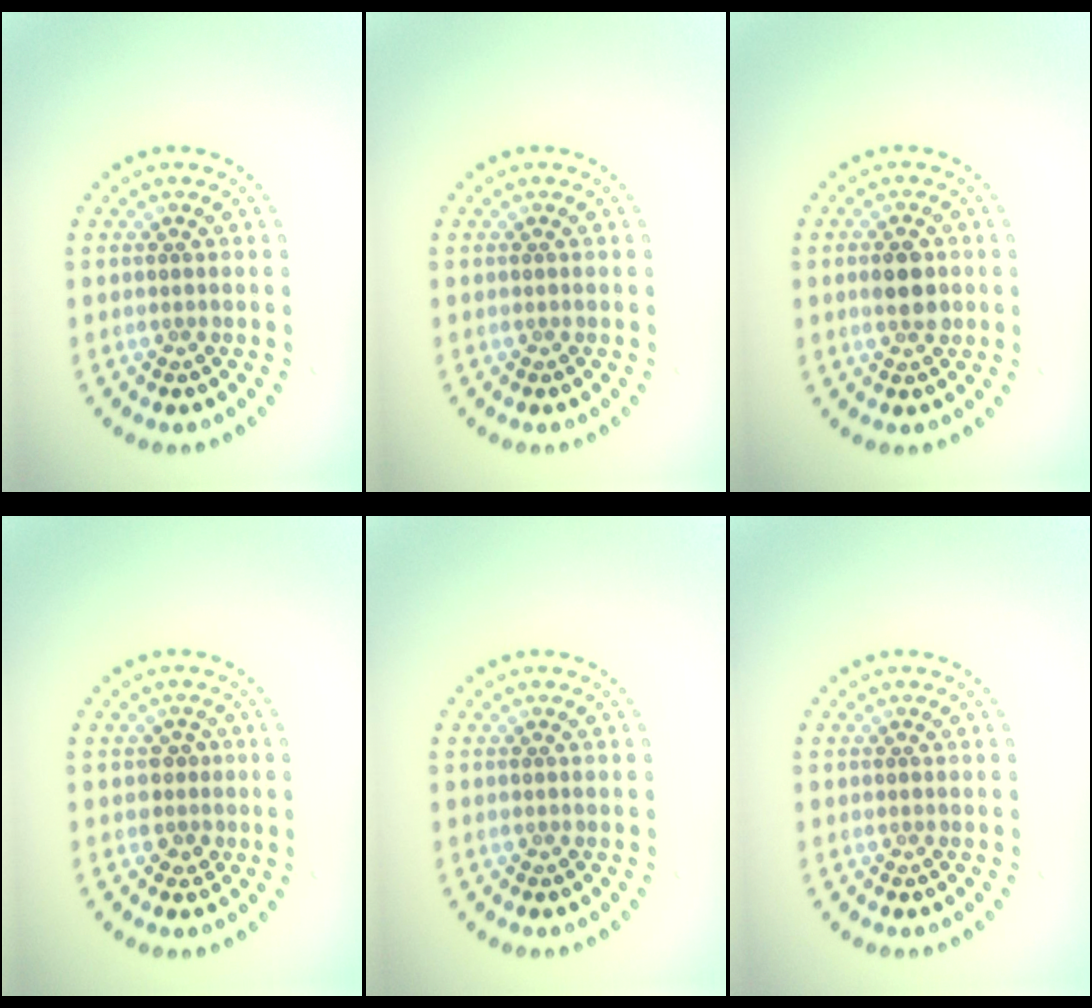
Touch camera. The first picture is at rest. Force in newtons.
{"total": 0.0}
{"total": 2.9, "press": 2.9, "slide": 0.1}
{"total": 1.6, "press": 1.3, "slide": 0.9}
{"total": 0.0}
{"total": 0.0}